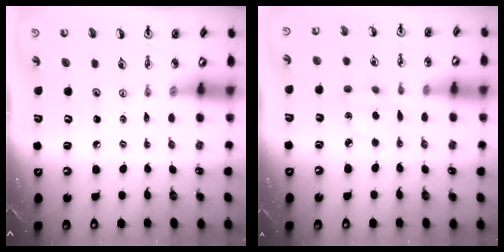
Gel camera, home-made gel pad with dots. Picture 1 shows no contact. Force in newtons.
{"total": 3.3, "press": 3.2, "slide": 0.7}